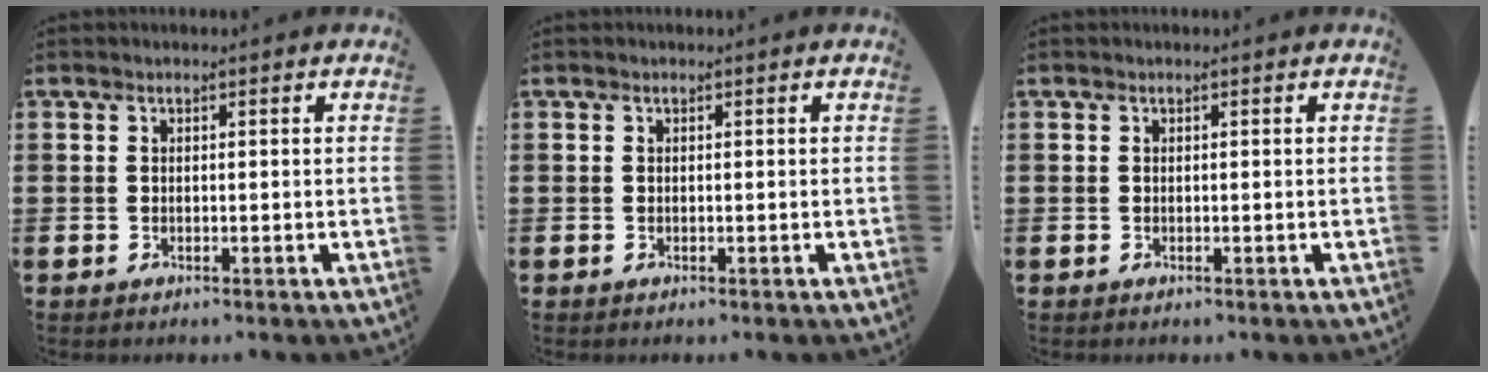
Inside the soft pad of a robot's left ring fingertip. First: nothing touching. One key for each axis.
{"total": 0.0}
{"total": 0.0}